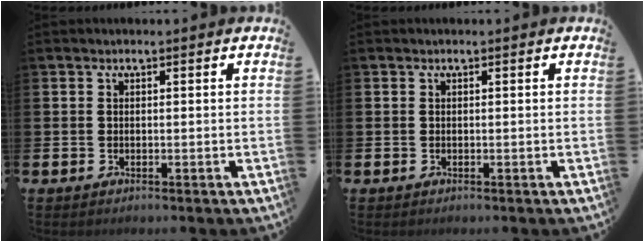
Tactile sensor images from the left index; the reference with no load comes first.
{"total": 0.0}